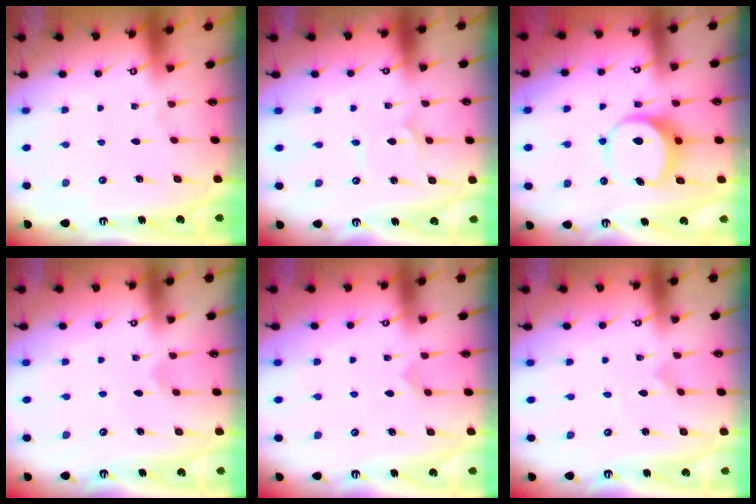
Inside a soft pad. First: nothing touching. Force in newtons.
{"total": 1.1, "press": 1.1, "slide": 0.1}
{"total": 7.4, "press": 7.4, "slide": 0.8}
{"total": 1.9, "press": 1.8, "slide": 0.6}
{"total": 4.2, "press": 4.2, "slide": 0.4}
{"total": 0.0}